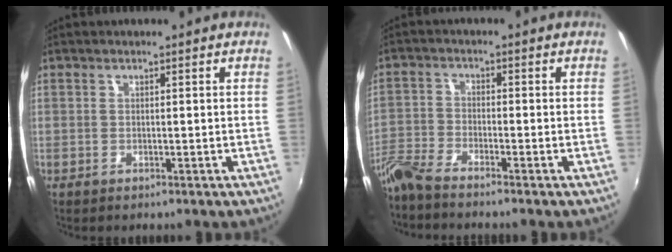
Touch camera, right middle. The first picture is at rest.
{"total": 5.8, "force": [-5.3, 0.1, 2.4], "torque": [-0.063, -0.013, -0.113]}